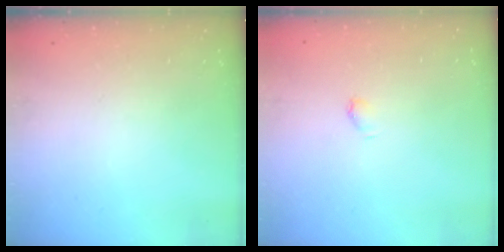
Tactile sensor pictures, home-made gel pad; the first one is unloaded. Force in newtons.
{"total": 3.4, "press": 3.3, "slide": 0.7}